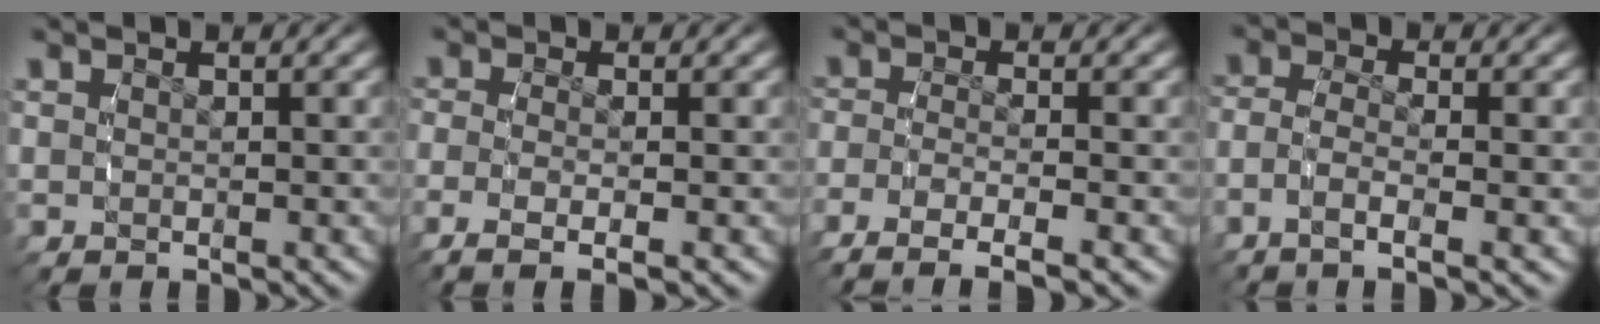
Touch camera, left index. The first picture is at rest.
{"total": 3.0, "force": [-1.7, 0.7, 2.4], "torque": [-0.060, -0.013, -0.023]}
{"total": 5.8, "force": [-4.4, 1.7, 3.3], "torque": [-0.074, -0.023, -0.060]}
{"total": 2.9, "force": [-1.4, 1.0, 2.4], "torque": [-0.070, -0.015, -0.023]}